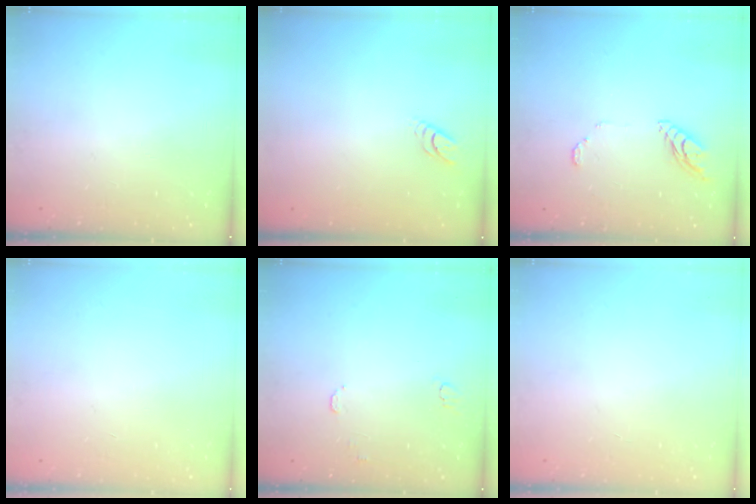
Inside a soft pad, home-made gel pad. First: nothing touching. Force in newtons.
{"total": 3.7, "press": 3.7, "slide": 0.5}
{"total": 7.9, "press": 7.8, "slide": 0.5}
{"total": 0.0}
{"total": 5.2, "press": 5.2, "slide": 0.4}
{"total": 0.0}